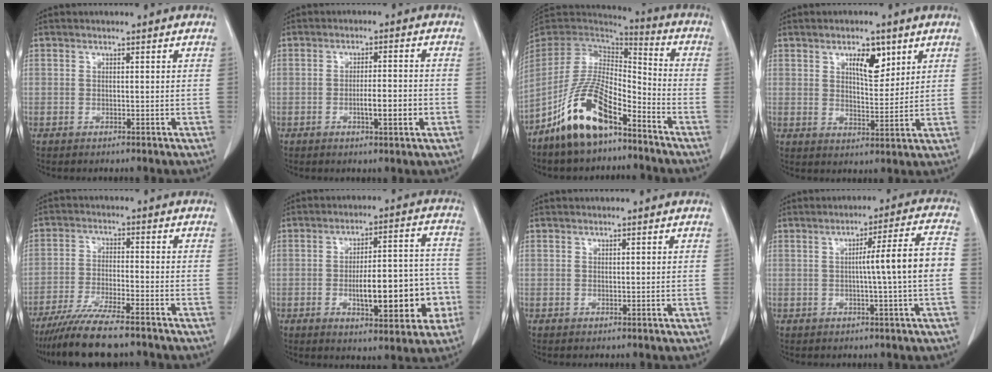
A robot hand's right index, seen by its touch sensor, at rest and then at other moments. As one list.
[{"total": 4.9, "force": [-1.5, 0.6, 4.6], "torque": [-0.073, -0.002, -0.020]}, {"total": 14.1, "force": [-8.8, 4.8, 10.0], "torque": [-0.203, 0.007, -0.166]}, {"total": 6.0, "force": [3.1, 2.4, 4.6], "torque": [-0.074, 0.000, 0.052]}, {"total": 10.8, "force": [-9.1, 0.9, 5.8], "torque": [-0.095, -0.028, -0.151]}, {"total": 14.2, "force": [-3.7, 4.3, 13.1], "torque": [-0.182, 0.027, -0.045]}, {"total": 0.0}, {"total": 8.9, "force": [-0.7, -1.1, 8.8], "torque": [-0.125, 0.013, -0.009]}]